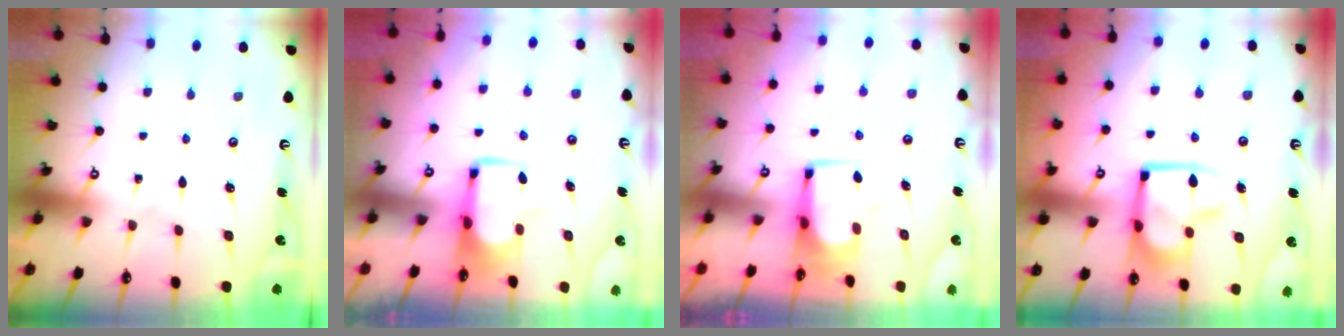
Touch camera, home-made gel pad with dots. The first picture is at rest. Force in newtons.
{"total": 1.8, "press": 1.8, "slide": 0.5}
{"total": 1.4, "press": 1.4, "slide": 0.1}
{"total": 12.6, "press": 12.5, "slide": 1.6}